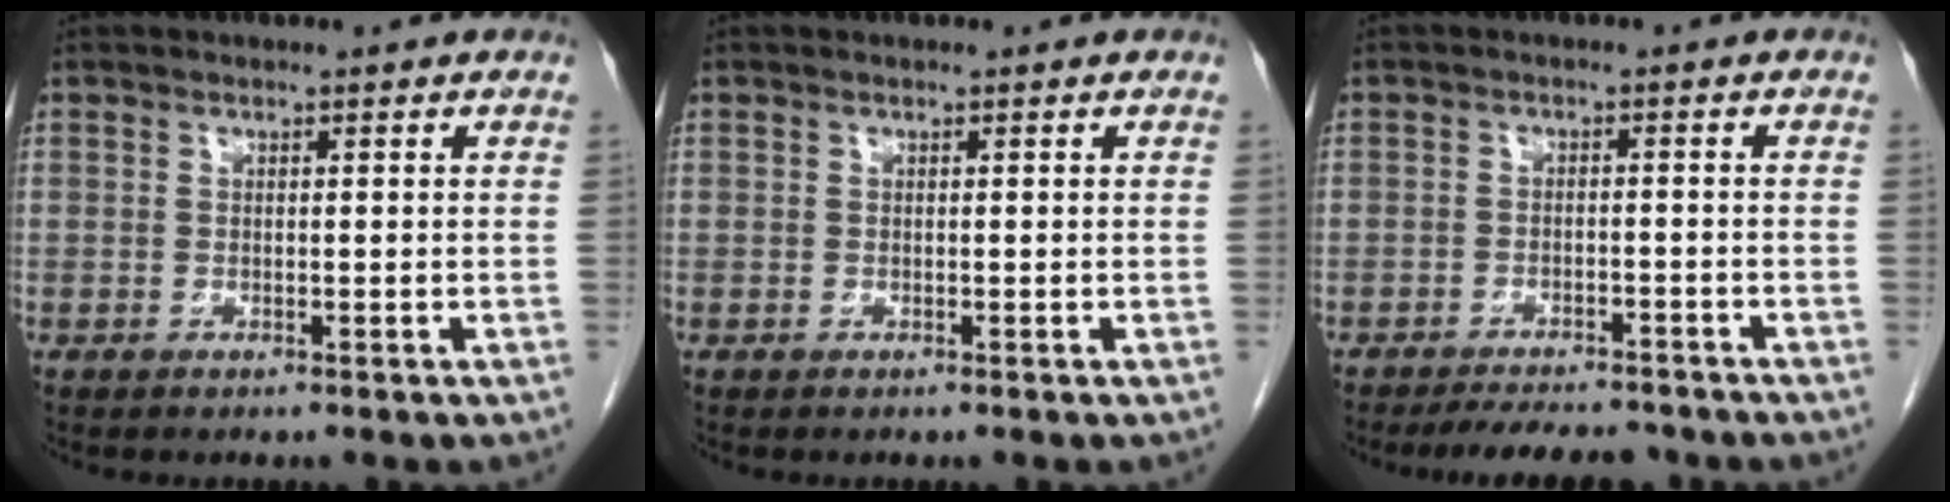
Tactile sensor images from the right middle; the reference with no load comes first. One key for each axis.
{"total": 0.0}
{"total": 8.1, "fx": -7.3, "fy": 2.1, "fz": 2.8, "tx": -0.035, "ty": -0.004, "tz": -0.102}